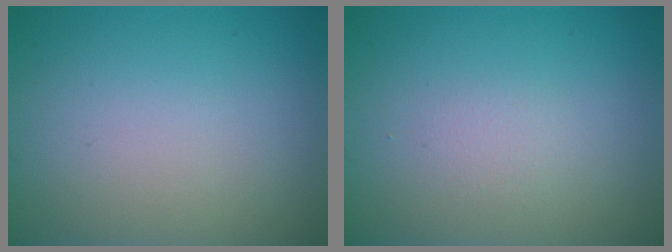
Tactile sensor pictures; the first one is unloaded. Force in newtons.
{"total": 0.9, "press": 0.9, "slide": 0.1}